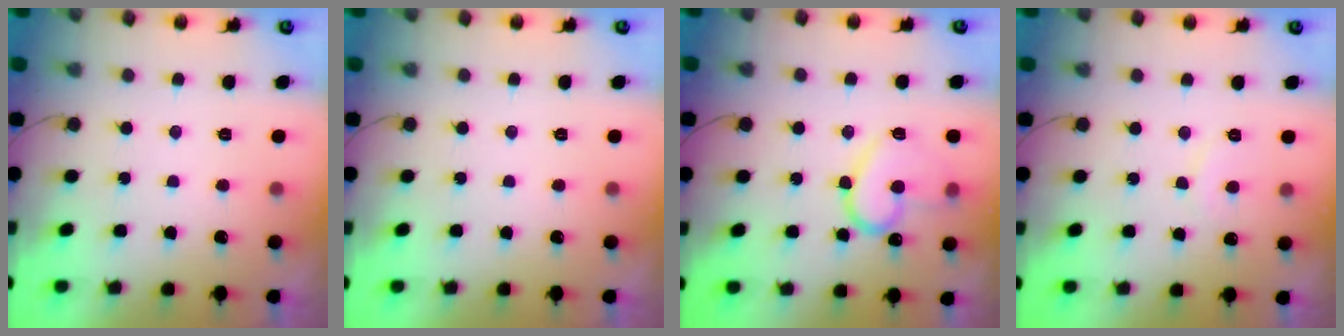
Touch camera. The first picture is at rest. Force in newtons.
{"total": 0.0}
{"total": 15.2, "press": 15.2, "slide": 1.3}
{"total": 5.5, "press": 5.5, "slide": 0.5}